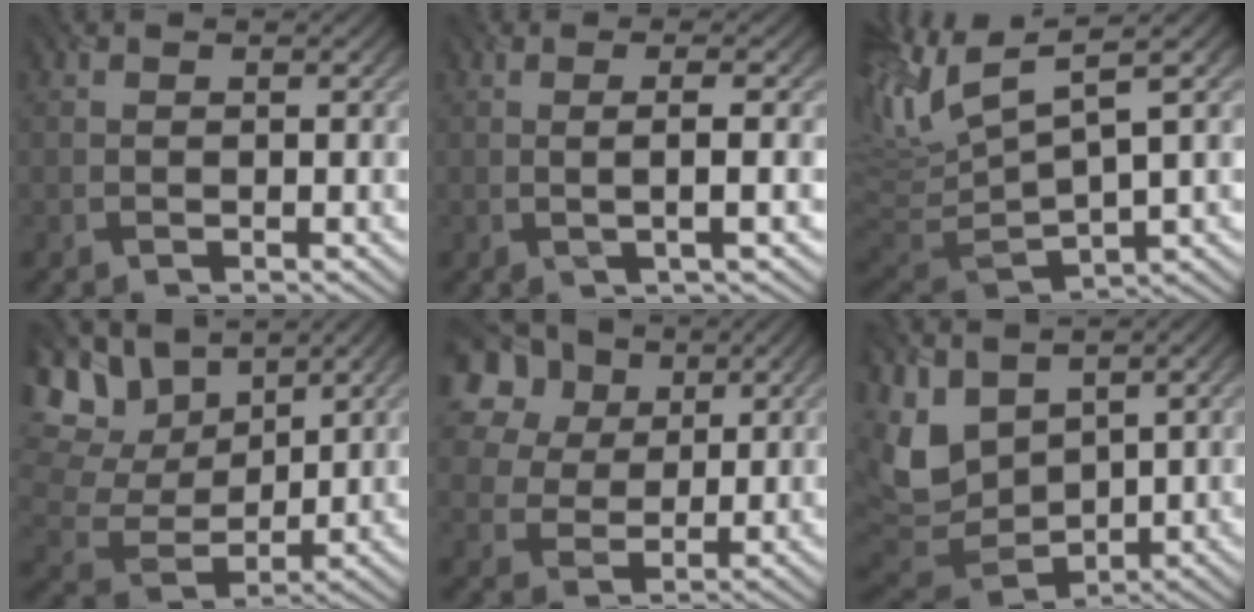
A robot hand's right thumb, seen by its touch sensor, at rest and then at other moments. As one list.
[{"total": 3.0, "force": [0.1, 0.4, 3.0], "torque": [-0.051, 0.007, -0.007]}, {"total": 11.3, "force": [4.6, 4.0, 9.6], "torque": [-0.229, 0.009, 0.088]}, {"total": 14.8, "force": [7.5, 9.7, 8.2], "torque": [-0.223, 0.043, 0.136]}, {"total": 16.4, "force": [9.1, 11.0, 8.1], "torque": [-0.231, 0.042, 0.189]}, {"total": 10.3, "force": [4.1, 6.7, 6.7], "torque": [-0.196, -0.002, 0.087]}]